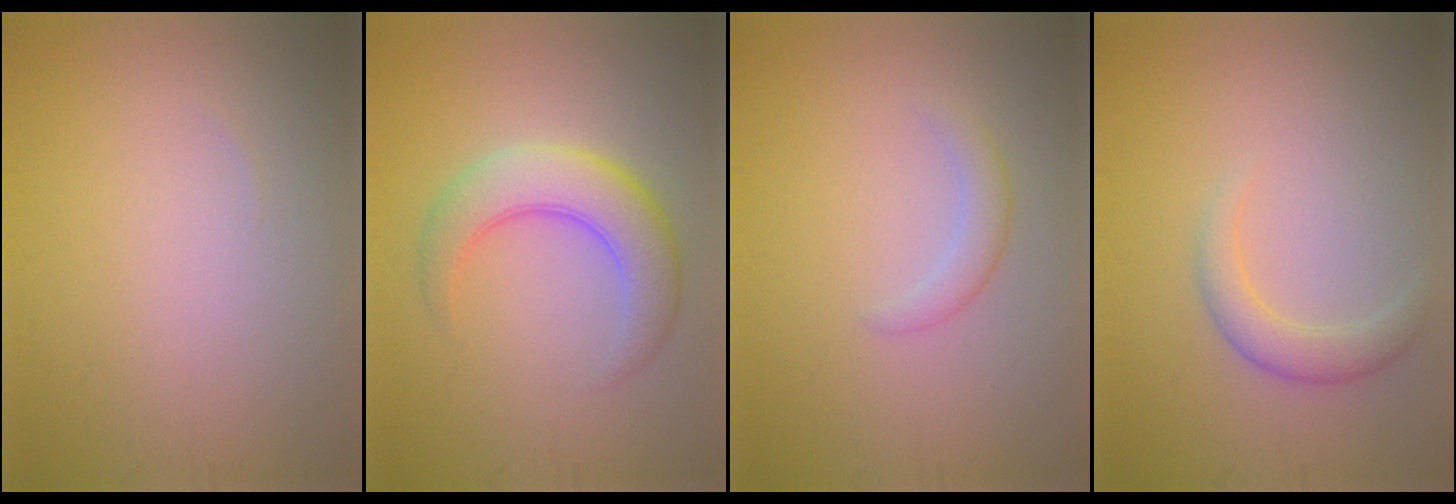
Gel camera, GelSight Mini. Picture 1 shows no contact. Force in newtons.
{"total": 5.2, "press": 5.2, "slide": 0.3}
{"total": 1.7, "press": 1.7, "slide": 0.1}
{"total": 2.4, "press": 2.4, "slide": 0.2}